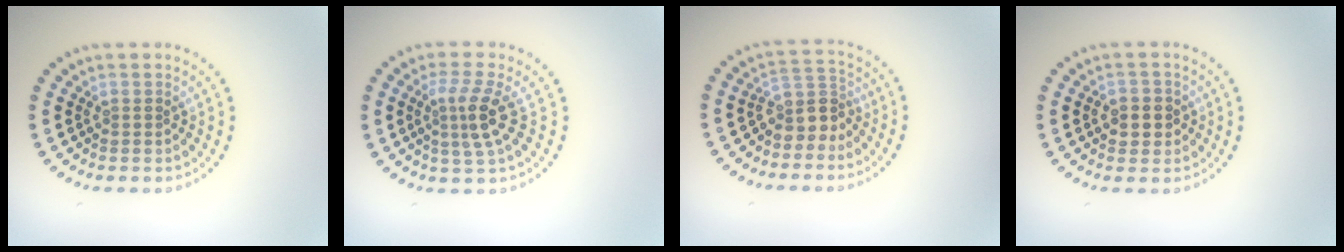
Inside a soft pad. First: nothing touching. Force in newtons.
{"total": 3.2, "press": 2.7, "slide": 1.7}
{"total": 3.0, "press": 2.2, "slide": 2.0}
{"total": 2.3, "press": 2.3, "slide": 0.5}